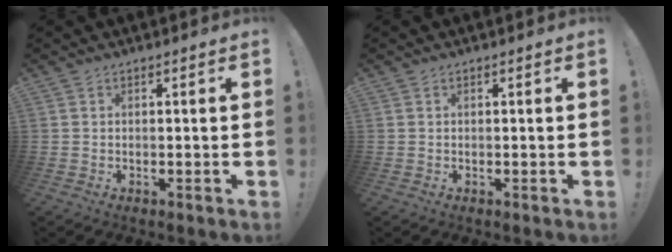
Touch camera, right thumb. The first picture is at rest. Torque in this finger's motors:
{"motor_torque": [0.04, 0.03, 0.01, -0.01, 0.00]}